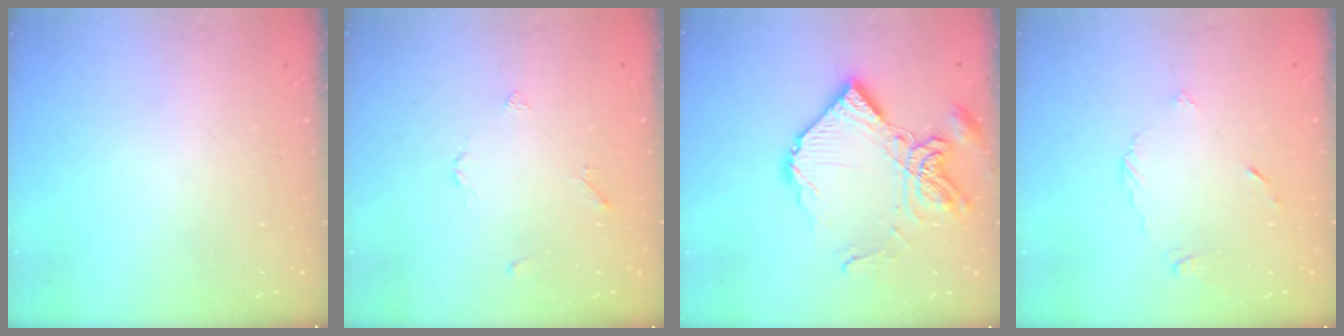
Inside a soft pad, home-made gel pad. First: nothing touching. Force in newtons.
{"total": 2.2, "press": 2.2, "slide": 0.5}
{"total": 17.1, "press": 17.0, "slide": 1.8}
{"total": 4.5, "press": 4.5, "slide": 0.6}